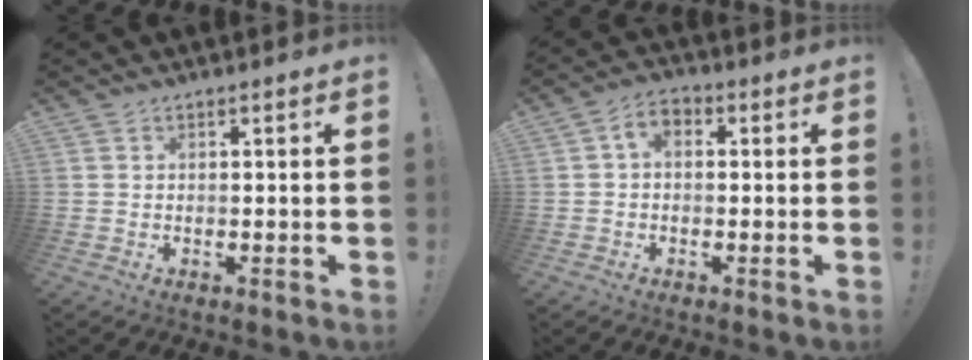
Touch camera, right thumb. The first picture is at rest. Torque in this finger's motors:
{"motor_torque": [0.90, 0.87, 0.52, -0.06, -0.01]}